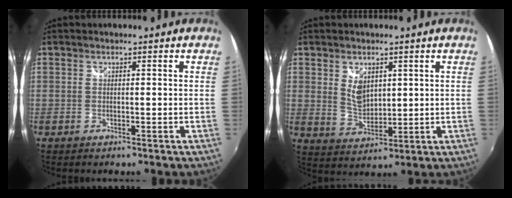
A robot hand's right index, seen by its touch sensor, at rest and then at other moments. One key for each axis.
{"total": 5.6, "fx": 2.0, "fy": 3.7, "fz": 3.8, "tx": -0.060, "ty": -0.002, "tz": 0.042}